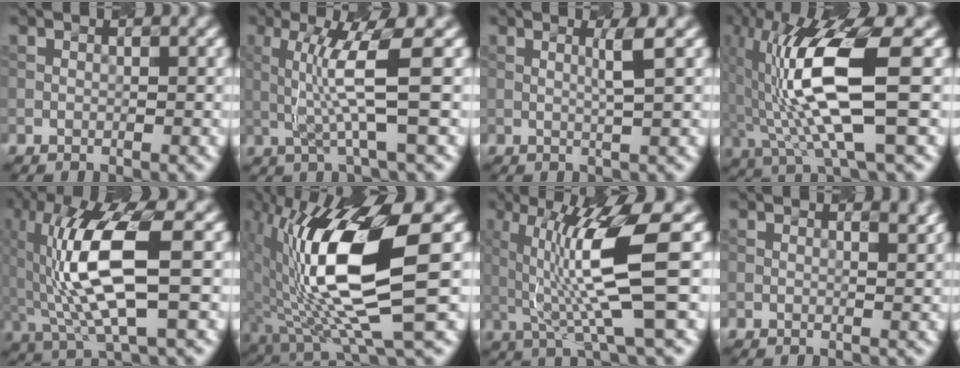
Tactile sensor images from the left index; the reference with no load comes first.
{"total": 5.0, "force": [0.4, 0.2, 5.0], "torque": [-0.112, -0.002, 0.015]}
{"total": 1.9, "force": [0.6, 0.2, 1.8], "torque": [-0.034, 0.002, 0.005]}
{"total": 9.9, "force": [0.2, 2.4, 9.6], "torque": [-0.189, -0.002, 0.011]}
{"total": 9.5, "force": [0.4, 2.7, 9.1], "torque": [-0.184, -0.002, 0.012]}
{"total": 13.2, "force": [0.8, 3.3, 12.7], "torque": [-0.239, -0.003, 0.019]}
{"total": 9.2, "force": [0.8, 1.5, 9.1], "torque": [-0.147, -0.010, 0.022]}
{"total": 1.2, "force": [0.9, 0.2, 0.8], "torque": [-0.010, -0.002, 0.013]}